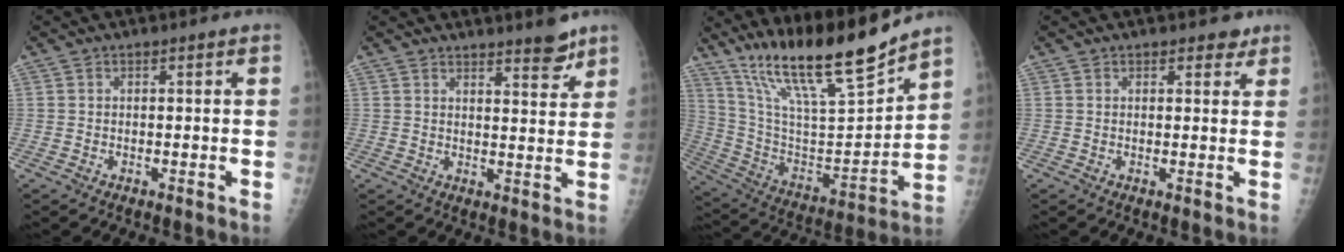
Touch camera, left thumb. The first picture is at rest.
{"total": 5.0, "force": [4.1, 1.0, 2.8], "torque": [-0.025, -0.033, 0.056]}
{"total": 21.6, "force": [17.6, 2.4, 12.4], "torque": [-0.190, -0.091, 0.316]}
{"total": 2.5, "force": [1.9, 1.4, 0.9], "torque": [0.009, -0.008, 0.019]}